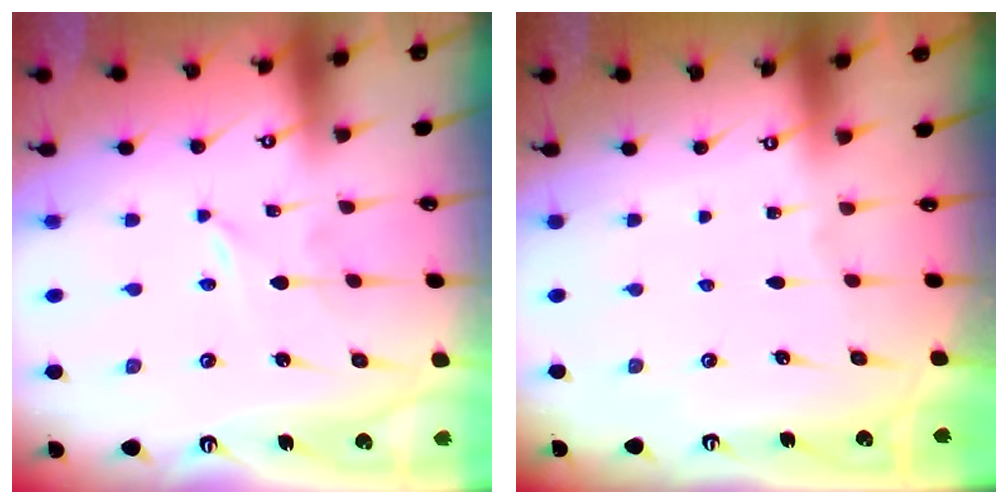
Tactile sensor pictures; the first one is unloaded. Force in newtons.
{"total": 0.0}